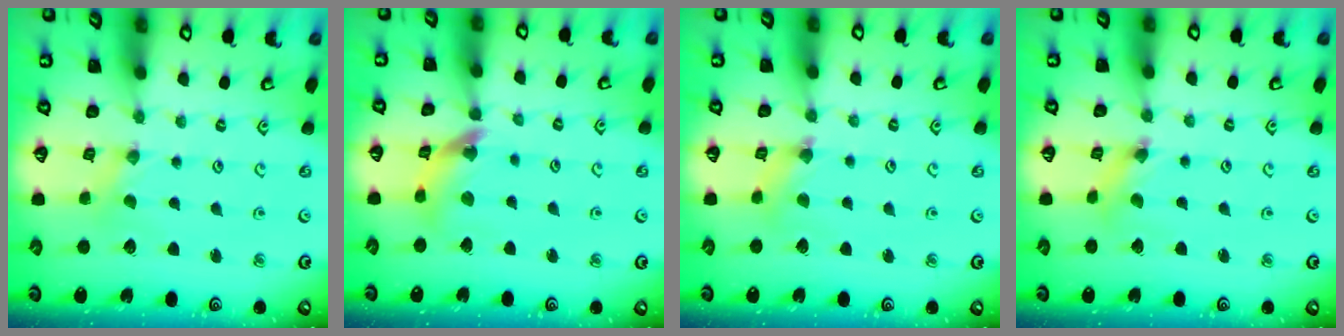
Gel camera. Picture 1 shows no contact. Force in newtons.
{"total": 11.8, "press": 11.7, "slide": 1.4}
{"total": 3.7, "press": 3.7, "slide": 0.4}
{"total": 2.5, "press": 2.5, "slide": 0.1}